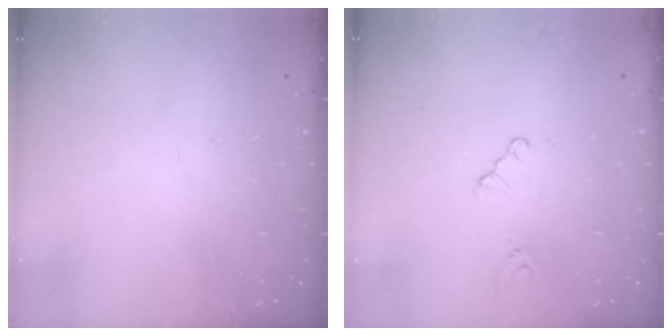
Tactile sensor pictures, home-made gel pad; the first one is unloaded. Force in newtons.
{"total": 0.8, "press": 0.8, "slide": 0.1}